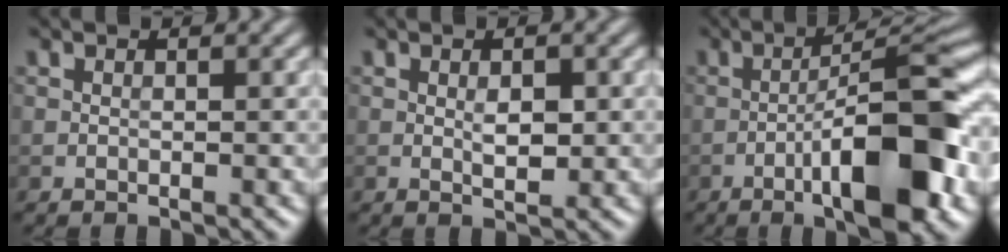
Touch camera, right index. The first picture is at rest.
{"total": 1.8, "force": [0.1, 0.7, 1.6], "torque": [-0.027, -0.002, 0.004]}
{"total": 11.1, "force": [-4.2, 2.5, 10.0], "torque": [-0.141, 0.020, -0.068]}